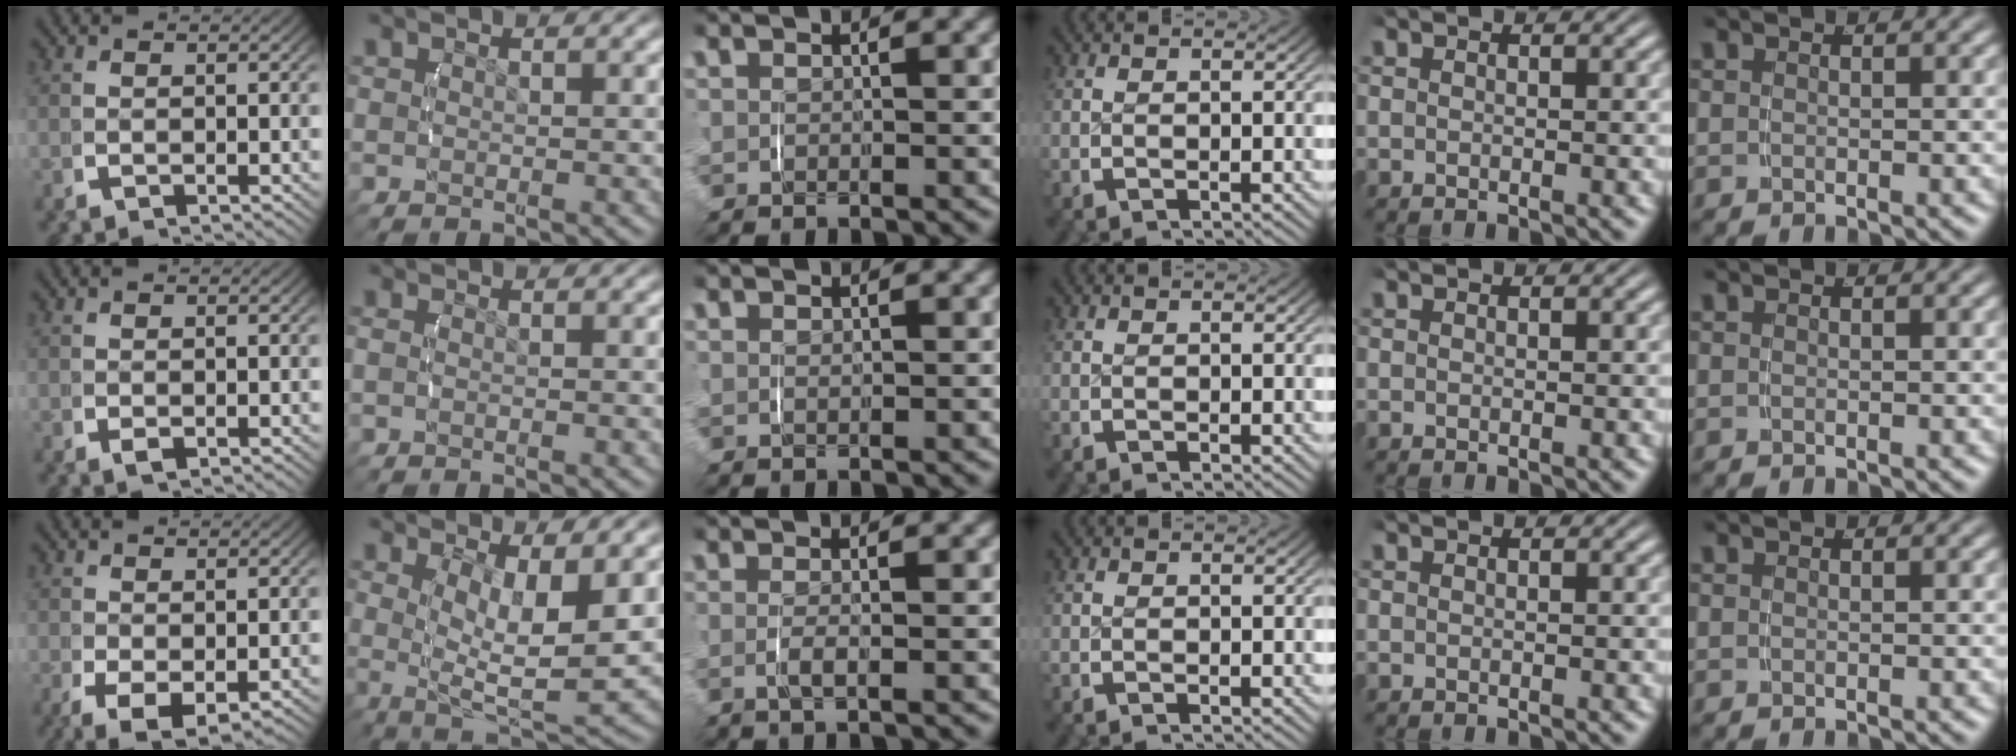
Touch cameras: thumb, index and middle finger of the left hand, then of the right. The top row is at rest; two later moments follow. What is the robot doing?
{"motion": "lift_and_place", "object": "toothpaste"}